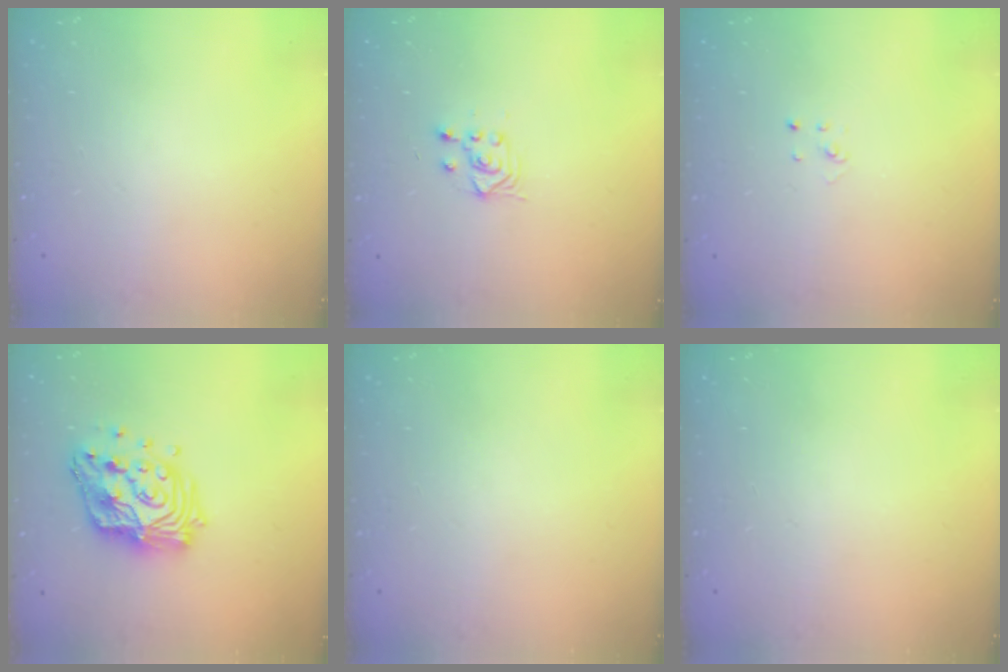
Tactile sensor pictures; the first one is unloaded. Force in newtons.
{"total": 3.0, "press": 2.6, "slide": 1.3}
{"total": 2.0, "press": 2.0, "slide": 0.1}
{"total": 15.9, "press": 15.9, "slide": 1.0}
{"total": 0.0}
{"total": 0.0}